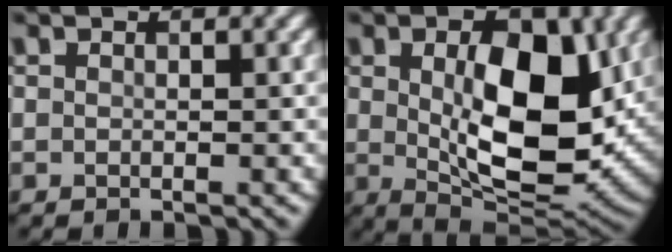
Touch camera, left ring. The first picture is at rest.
{"total": 10.0, "force": [1.1, 5.1, 8.5], "torque": [-0.132, -0.006, 0.025]}